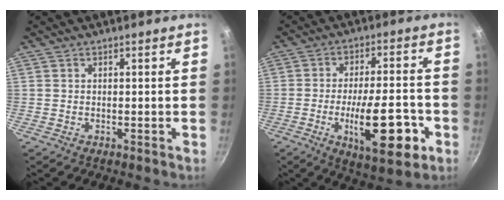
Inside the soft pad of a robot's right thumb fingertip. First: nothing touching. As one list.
[{"total": 16.1, "force": [-5.3, 5.7, 14.1], "torque": [-0.202, 0.015, -0.076]}]